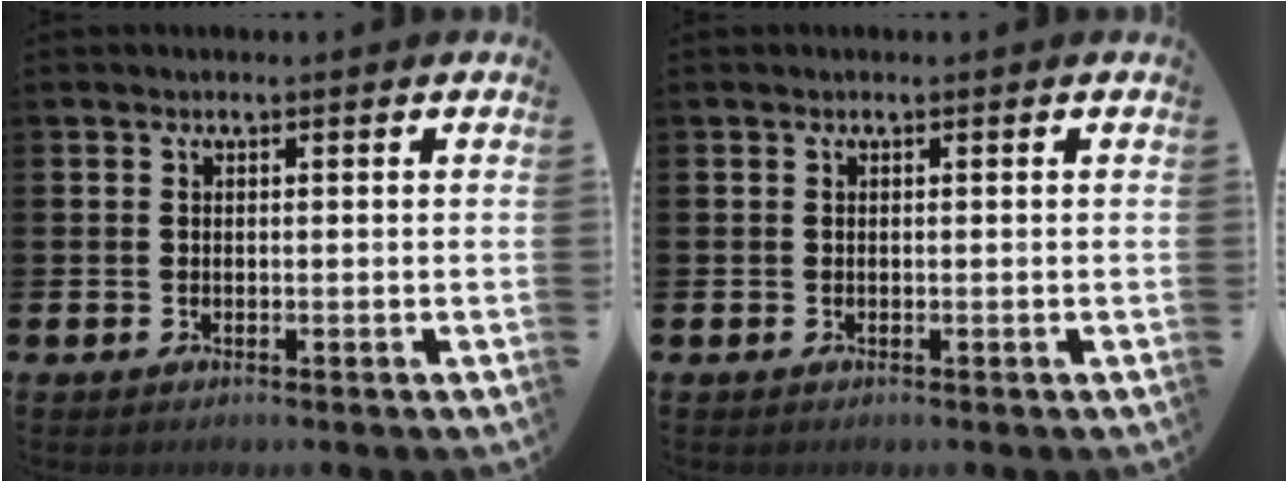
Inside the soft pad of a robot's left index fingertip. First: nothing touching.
{"total": 0.0}